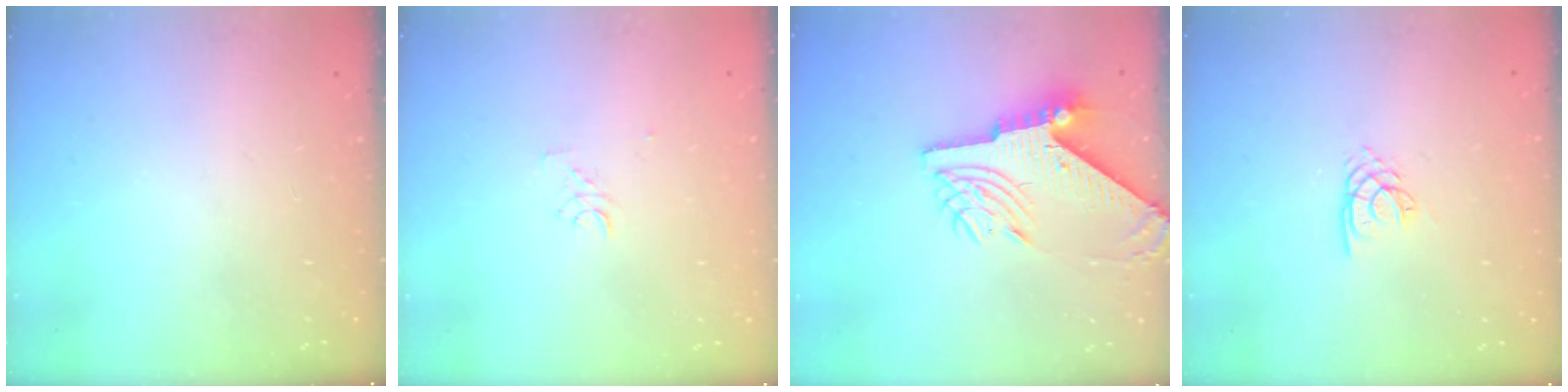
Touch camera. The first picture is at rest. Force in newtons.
{"total": 2.6, "press": 2.6, "slide": 0.1}
{"total": 12.0, "press": 11.9, "slide": 1.4}
{"total": 2.1, "press": 2.1, "slide": 0.1}